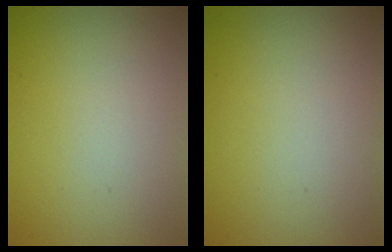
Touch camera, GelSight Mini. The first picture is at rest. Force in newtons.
{"total": 0.0}